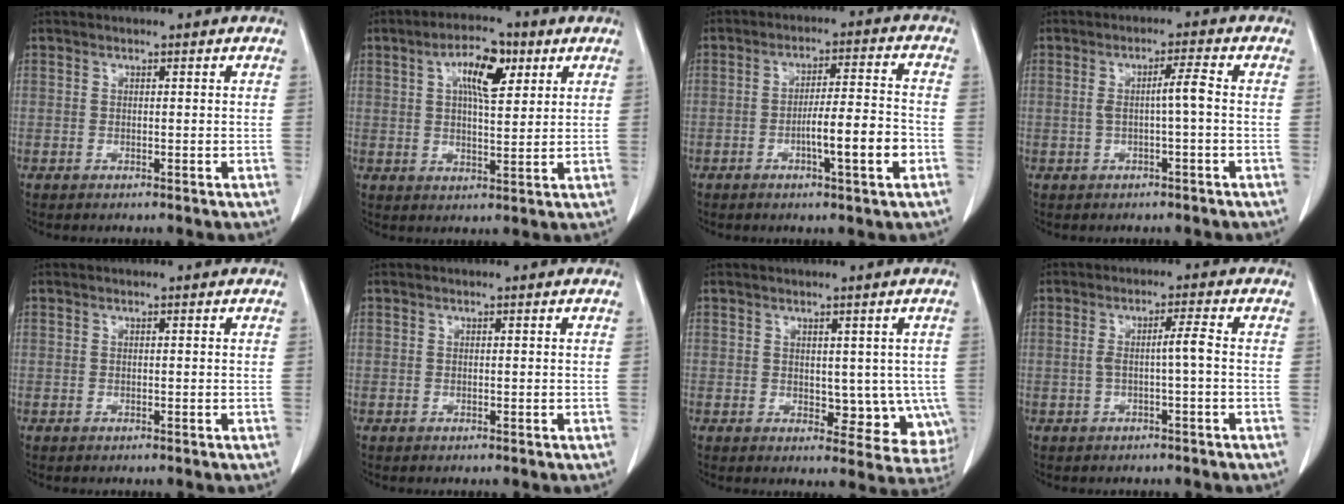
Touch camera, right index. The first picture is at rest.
{"total": 7.9, "force": [3.2, 2.8, 6.7], "torque": [-0.115, 0.012, 0.053]}
{"total": 8.1, "force": [-2.8, 0.3, 7.6], "torque": [-0.121, 0.004, -0.047]}
{"total": 3.4, "force": [-0.3, -0.2, 3.4], "torque": [-0.062, 0.006, -0.004]}
{"total": 0.0}
{"total": 0.0}
{"total": 7.4, "force": [-0.3, 4.7, 5.8], "torque": [-0.045, -0.002, 0.005]}
{"total": 3.1, "force": [-0.5, -0.4, 3.0], "torque": [-0.055, 0.007, -0.006]}